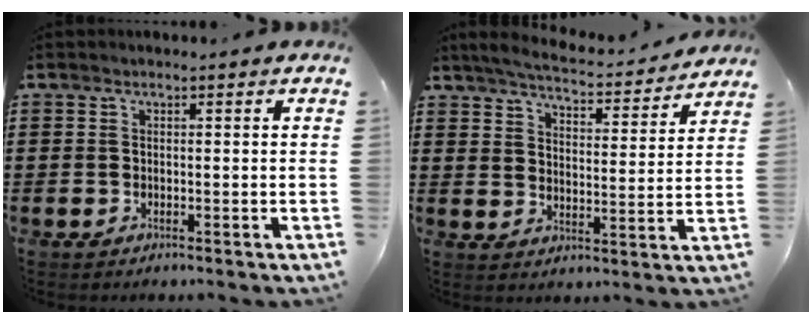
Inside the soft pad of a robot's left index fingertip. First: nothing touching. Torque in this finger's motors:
{"motor_torque": [0.06, -0.01, 0.31, 0.08]}